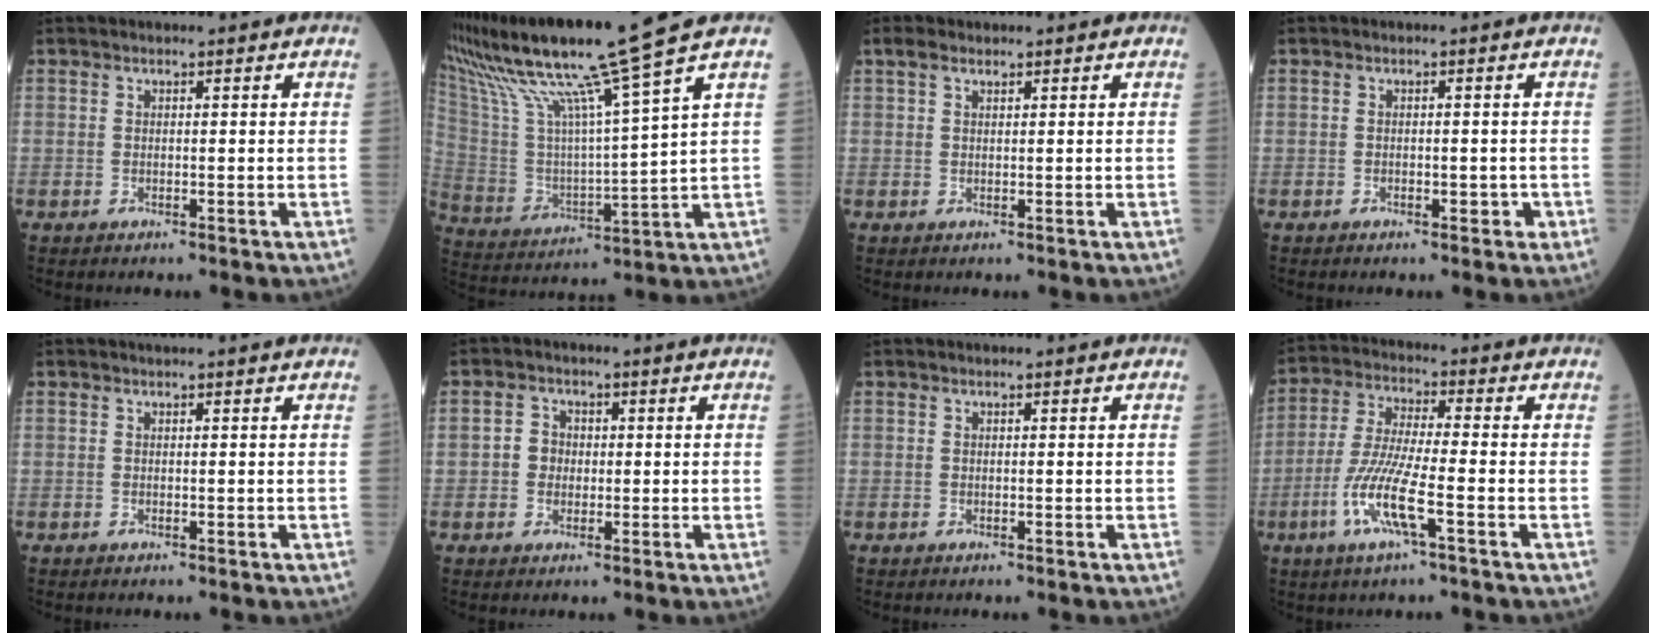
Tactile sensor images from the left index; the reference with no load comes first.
{"total": 16.8, "force": [12.9, -3.1, 10.4], "torque": [-0.194, -0.014, 0.236]}
{"total": 1.7, "force": [1.2, 0.6, 1.0], "torque": [-0.023, 0.015, 0.024]}
{"total": 2.0, "force": [-1.0, 1.1, 1.4], "torque": [-0.018, 0.004, -0.011]}
{"total": 1.0, "force": [0.7, -0.1, 0.6], "torque": [-0.012, 0.010, 0.008]}
{"total": 3.1, "force": [-0.2, 2.8, 1.5], "torque": [-0.029, 0.011, -0.007]}
{"total": 0.0}
{"total": 9.4, "force": [-3.8, 0.6, 8.6], "torque": [-0.185, -0.008, -0.077]}